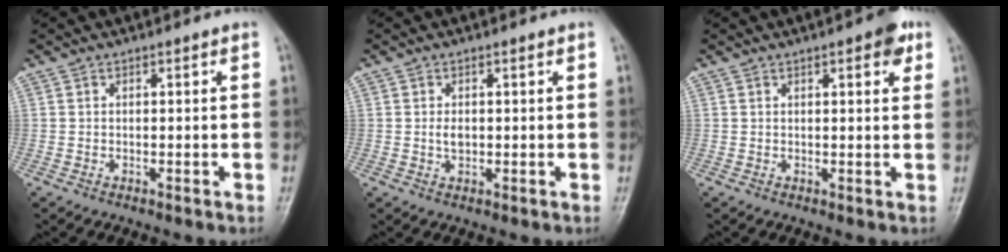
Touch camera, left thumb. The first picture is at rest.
{"total": 1.9, "force": [0.2, 1.1, 1.5], "torque": [-0.024, -0.002, 0.006]}
{"total": 4.2, "force": [2.1, 1.3, 3.3], "torque": [-0.034, -0.005, 0.021]}